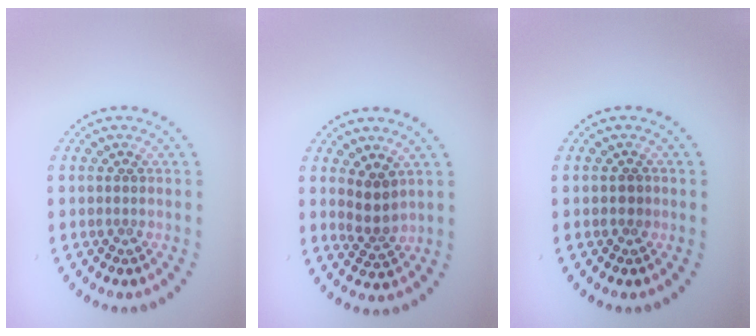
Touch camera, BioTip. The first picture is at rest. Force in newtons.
{"total": 2.3, "press": 1.9, "slide": 1.4}
{"total": 0.8, "press": 0.7, "slide": 0.1}